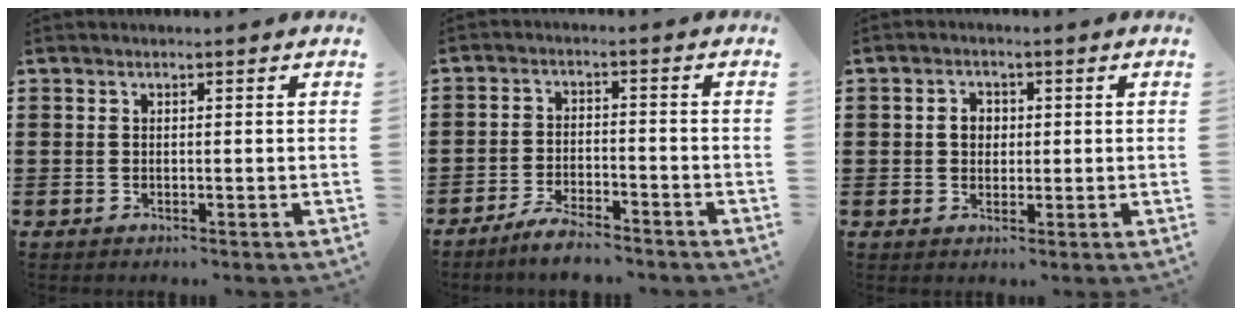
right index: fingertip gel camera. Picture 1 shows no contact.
{"total": 4.4, "force": [-4.2, 0.3, 1.4], "torque": [-0.033, 0.002, -0.084]}
{"total": 2.5, "force": [0.2, 2.1, 1.5], "torque": [-0.035, 0.009, 0.002]}